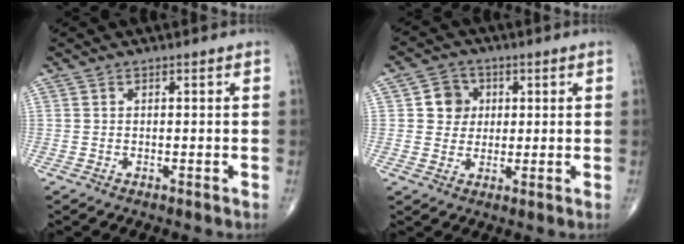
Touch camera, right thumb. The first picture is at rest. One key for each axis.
{"total": 5.5, "fx": 1.1, "fy": 5.1, "fz": 1.8, "tx": 0.003, "ty": 0.004, "tz": 0.014}